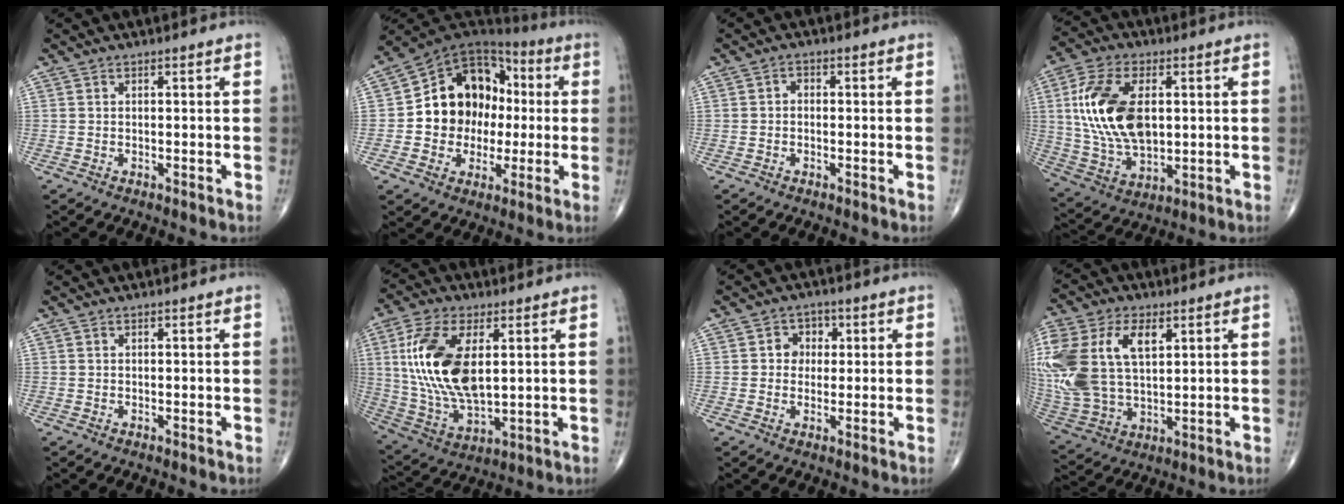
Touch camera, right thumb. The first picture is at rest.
{"total": 17.1, "force": [-0.2, 13.9, 10.0], "torque": [-0.110, 0.039, -0.004]}
{"total": 1.5, "force": [-0.2, 1.1, 0.9], "torque": [-0.004, 0.006, -0.010]}
{"total": 18.1, "force": [2.7, 10.4, 14.6], "torque": [-0.281, -0.006, 0.055]}
{"total": 0.0}
{"total": 18.3, "force": [3.6, 9.3, 15.4], "torque": [-0.310, -0.015, 0.074]}
{"total": 4.4, "force": [0.7, 3.8, 1.9], "torque": [0.003, 0.006, 0.004]}
{"total": 23.2, "force": [6.1, 13.9, 17.5], "torque": [-0.413, 0.013, 0.122]}